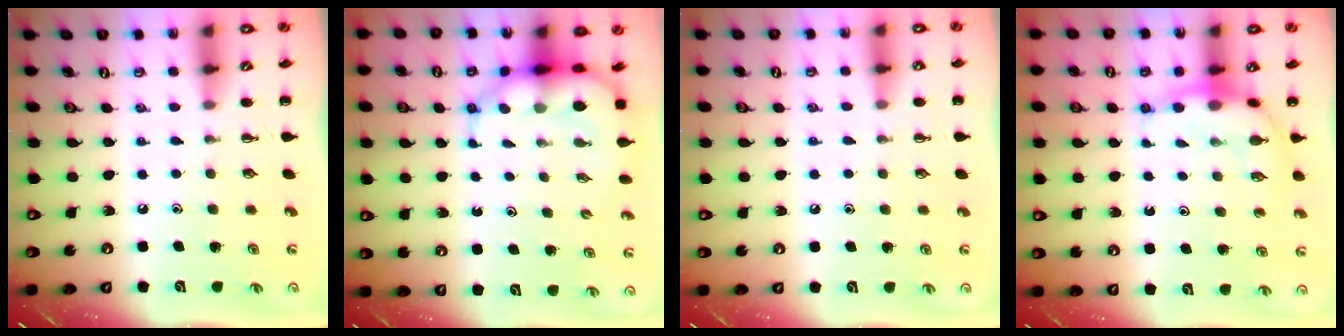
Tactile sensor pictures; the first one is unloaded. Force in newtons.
{"total": 7.9, "press": 7.5, "slide": 2.2}
{"total": 5.8, "press": 5.4, "slide": 2.0}
{"total": 7.4, "press": 7.4, "slide": 0.7}